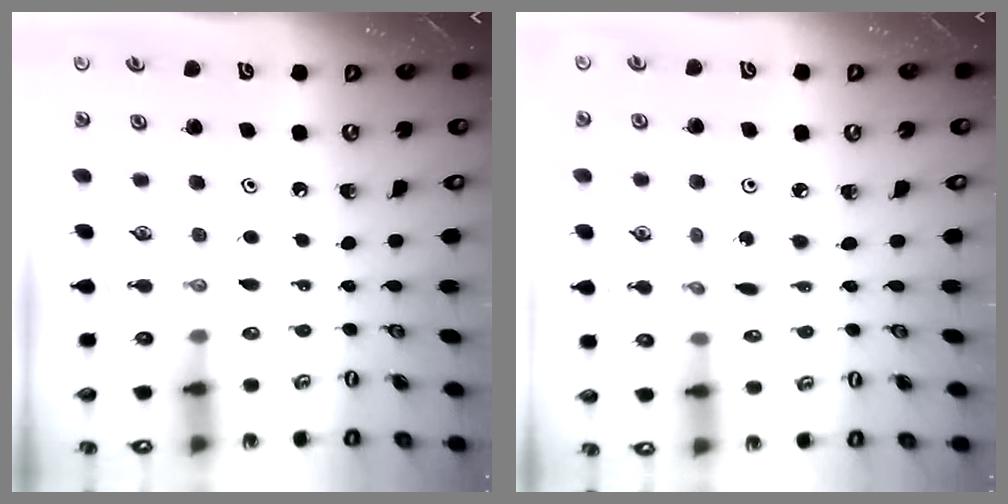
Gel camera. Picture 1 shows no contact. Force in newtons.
{"total": 1.7, "press": 1.7, "slide": 0.1}